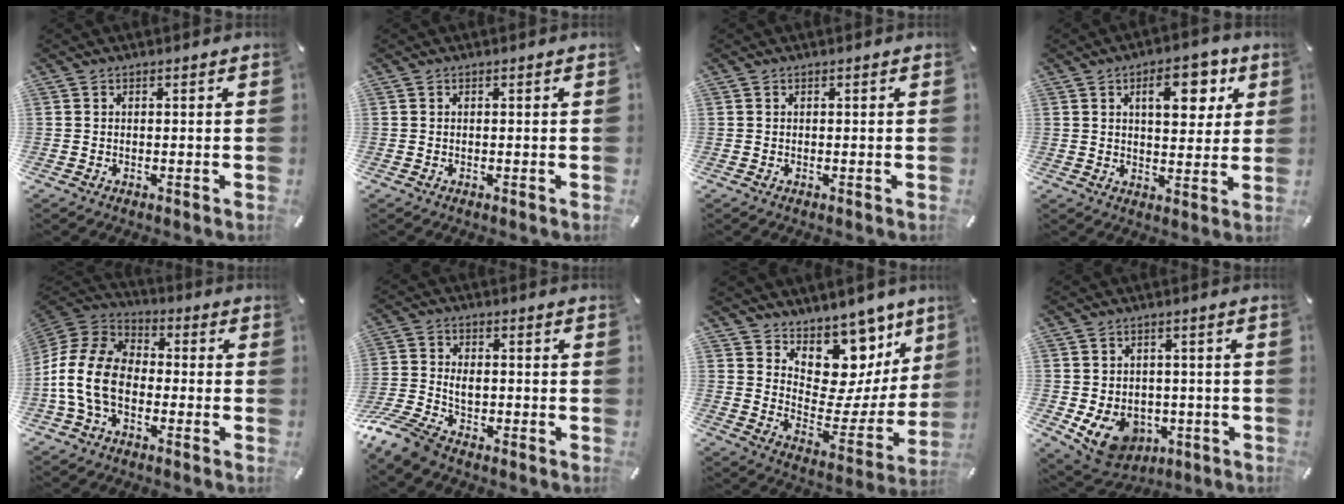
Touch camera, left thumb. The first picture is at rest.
{"total": 0.0}
{"total": 0.0}
{"total": 10.8, "force": [4.3, 5.7, 8.0], "torque": [-0.106, -0.007, 0.065]}
{"total": 13.5, "force": [-4.5, 9.2, 8.9], "torque": [-0.199, 0.022, -0.086]}
{"total": 8.2, "force": [-4.4, 4.7, 5.0], "torque": [-0.124, 0.004, -0.087]}
{"total": 12.4, "force": [8.8, 7.9, 3.5], "torque": [-0.032, -0.107, 0.154]}
{"total": 9.8, "force": [-3.4, 7.7, 5.0], "torque": [-0.095, 0.013, -0.060]}